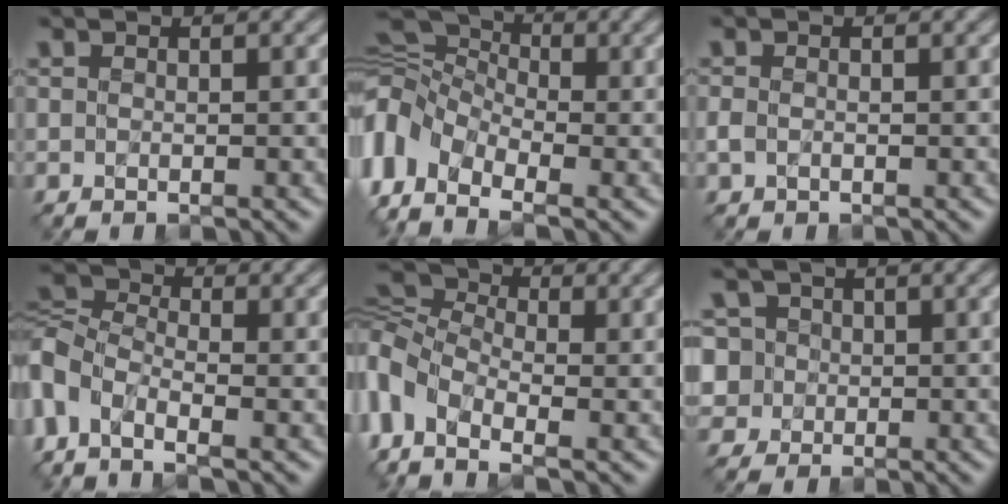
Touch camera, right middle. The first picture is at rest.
{"total": 8.6, "force": [-2.4, 6.1, 5.6], "torque": [-0.167, 0.006, -0.041]}
{"total": 0.8, "force": [-0.2, -0.5, -0.7], "torque": [-0.012, -0.002, -0.005]}
{"total": 5.8, "force": [-3.1, 3.4, 3.5], "torque": [-0.114, 0.002, -0.071]}
{"total": 6.9, "force": [-2.4, 4.5, 4.6], "torque": [-0.152, 0.014, -0.066]}
{"total": 4.0, "force": [1.4, 3.7, 0.1], "torque": [-0.018, 0.043, -0.002]}